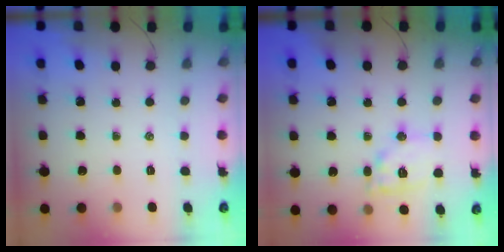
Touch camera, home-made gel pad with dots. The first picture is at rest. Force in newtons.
{"total": 11.8, "press": 11.8, "slide": 0.7}